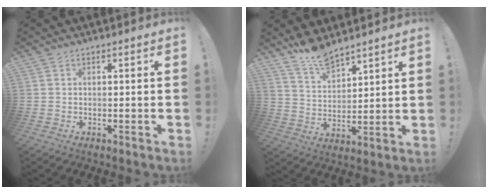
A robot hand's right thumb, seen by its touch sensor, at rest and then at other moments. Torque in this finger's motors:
{"motor_torque": [-0.06, 0.36, 0.63, 0.50, 0.00]}